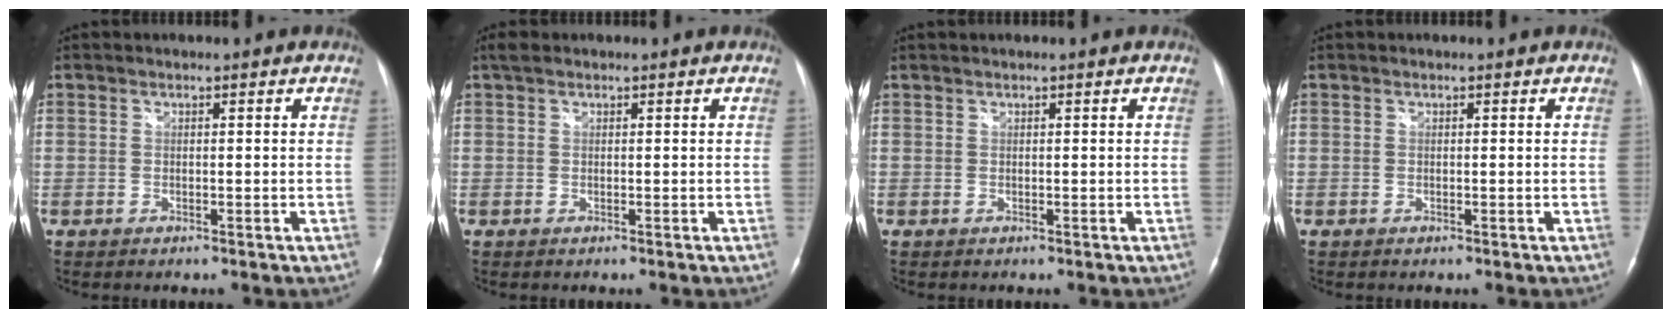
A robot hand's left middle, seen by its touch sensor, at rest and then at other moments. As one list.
[{"total": 1.3, "force": [0.9, 0.6, 0.7], "torque": [-0.015, 0.020, 0.017]}, {"total": 0.0}, {"total": 0.0}]